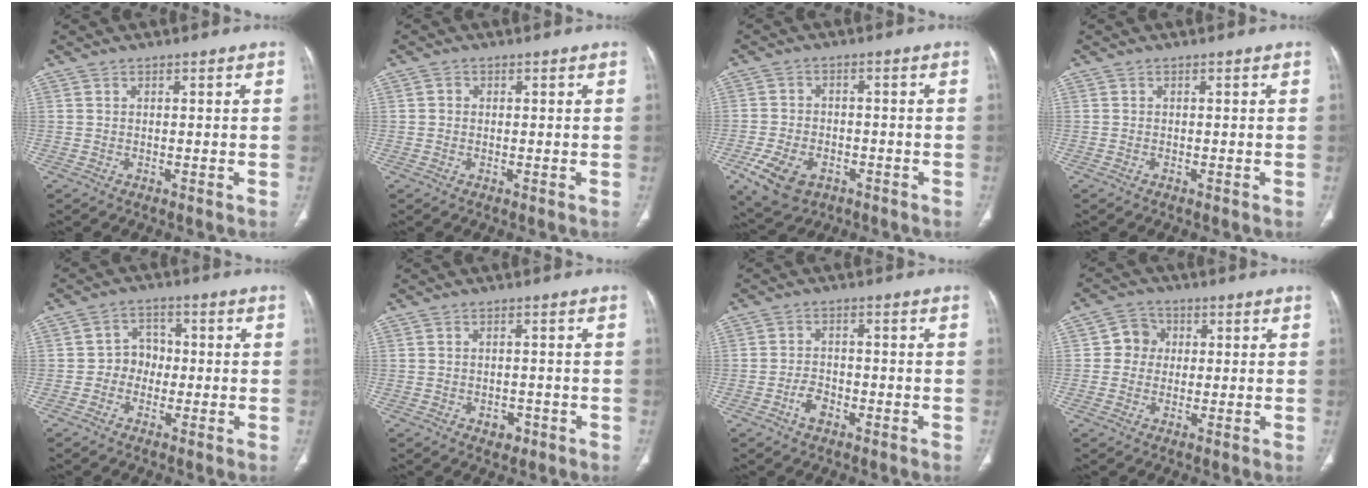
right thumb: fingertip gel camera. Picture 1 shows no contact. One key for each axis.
{"total": 1.1, "fx": 0.0, "fy": 1.0, "fz": 0.4, "tx": -0.002, "ty": 0.003, "tz": -0.001}
{"total": 9.6, "fx": -4.6, "fy": 6.3, "fz": 5.6, "tx": -0.103, "ty": 0.016, "tz": -0.072}
{"total": 0.0}
{"total": 4.9, "fx": -0.9, "fy": 4.3, "fz": 2.1, "tx": -0.002, "ty": 0.019, "tz": -0.028}
{"total": 2.6, "fx": -1.3, "fy": 1.9, "fz": 1.3, "tx": -0.009, "ty": 0.006, "tz": -0.011}
{"total": 3.8, "fx": -2.0, "fy": 2.4, "fz": 2.2, "tx": -0.034, "ty": 0.018, "tz": -0.035}
{"total": 5.0, "fx": 0.5, "fy": 4.8, "fz": 1.6, "tx": 0.002, "ty": 0.009, "tz": 0.001}